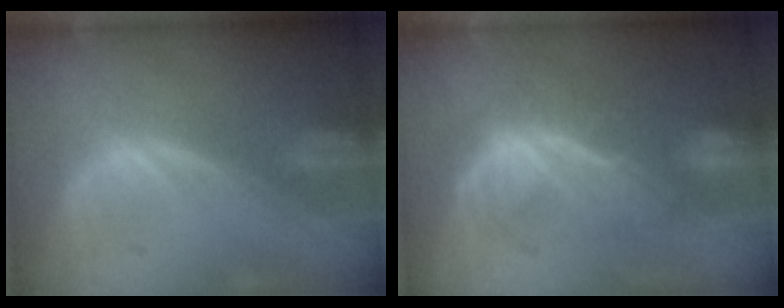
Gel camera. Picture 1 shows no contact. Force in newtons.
{"total": 8.0, "press": 7.9, "slide": 1.2}